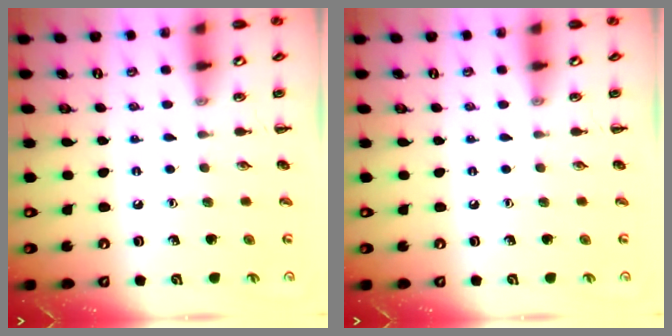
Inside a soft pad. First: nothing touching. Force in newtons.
{"total": 0.0}